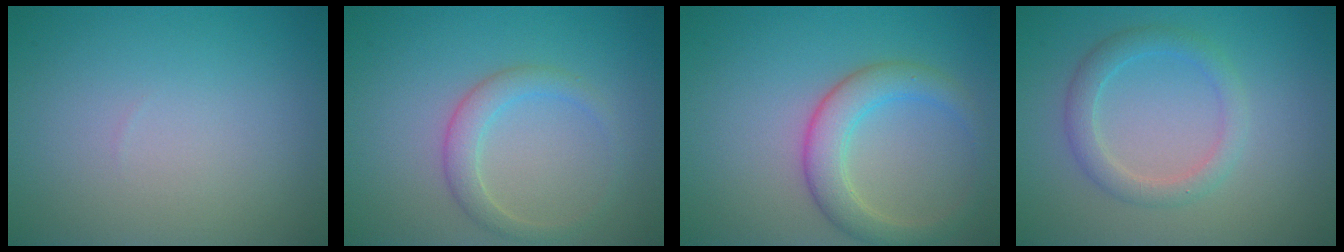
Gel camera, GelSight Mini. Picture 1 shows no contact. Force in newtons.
{"total": 2.4, "press": 2.4, "slide": 0.2}
{"total": 4.1, "press": 4.1, "slide": 0.2}
{"total": 2.6, "press": 2.6, "slide": 0.1}